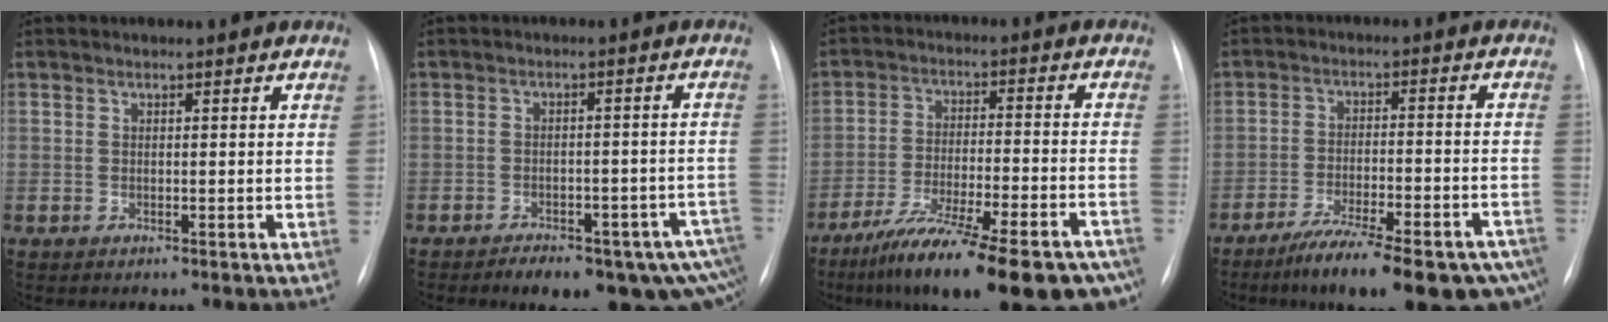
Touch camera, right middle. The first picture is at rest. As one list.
[{"total": 15.7, "force": [-11.1, 6.0, 9.3], "torque": [-0.074, 0.033, -0.133]}, {"total": 24.1, "force": [-17.8, 4.5, 15.5], "torque": [-0.188, -0.014, -0.265]}, {"total": 19.7, "force": [-14.5, 4.1, 12.7], "torque": [-0.132, 0.004, -0.208]}]